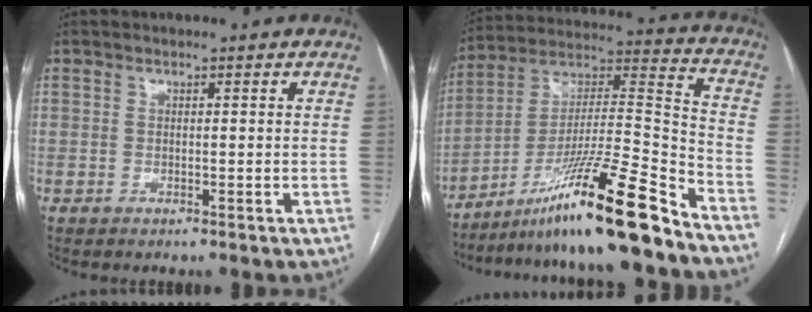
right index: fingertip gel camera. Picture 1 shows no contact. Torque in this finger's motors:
{"motor_torque": [1.11, -1.03, 0.49, 0.21]}